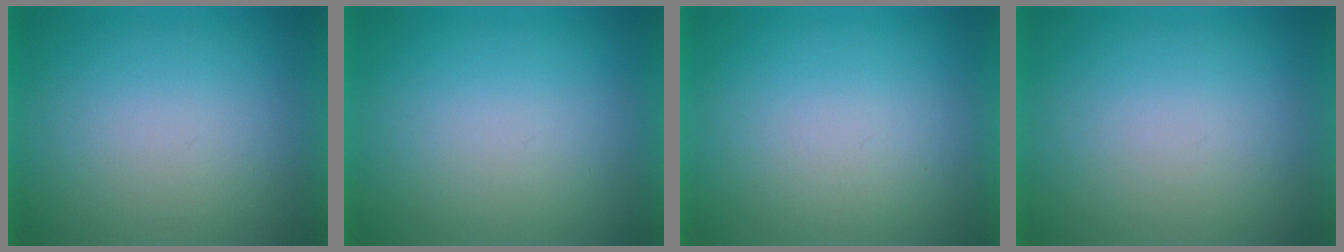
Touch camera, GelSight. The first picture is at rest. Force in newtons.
{"total": 0.0}
{"total": 1.3}
{"total": 0.0}